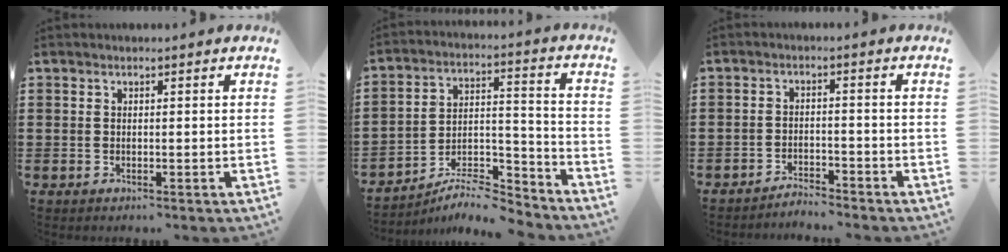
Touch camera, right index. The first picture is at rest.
{"total": 8.4, "force": [-7.7, 1.5, 2.8], "torque": [-0.036, 0.018, -0.148]}
{"total": 2.7, "force": [-2.7, 0.0, -0.2], "torque": [-0.006, 0.001, -0.059]}